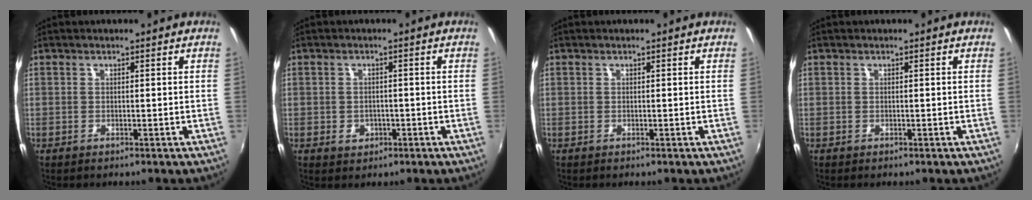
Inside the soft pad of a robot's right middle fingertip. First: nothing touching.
{"total": 2.8, "force": [-1.0, 2.4, 1.1], "torque": [-0.020, -0.001, -0.012]}
{"total": 0.0}
{"total": 0.0}